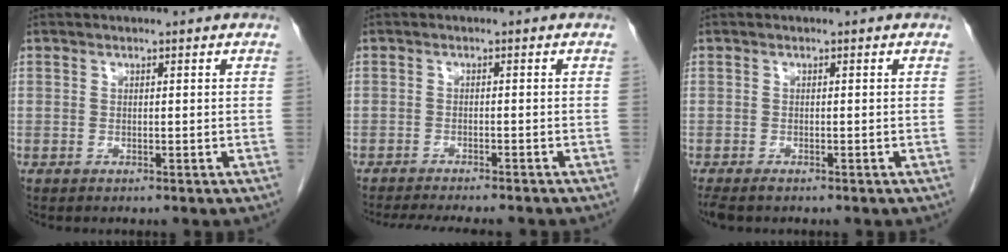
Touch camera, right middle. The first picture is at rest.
{"total": 9.9, "force": [-8.7, 1.2, 4.5], "torque": [-0.061, -0.017, -0.120]}
{"total": 2.4, "force": [-1.9, 0.8, 1.2], "torque": [-0.023, -0.008, -0.029]}